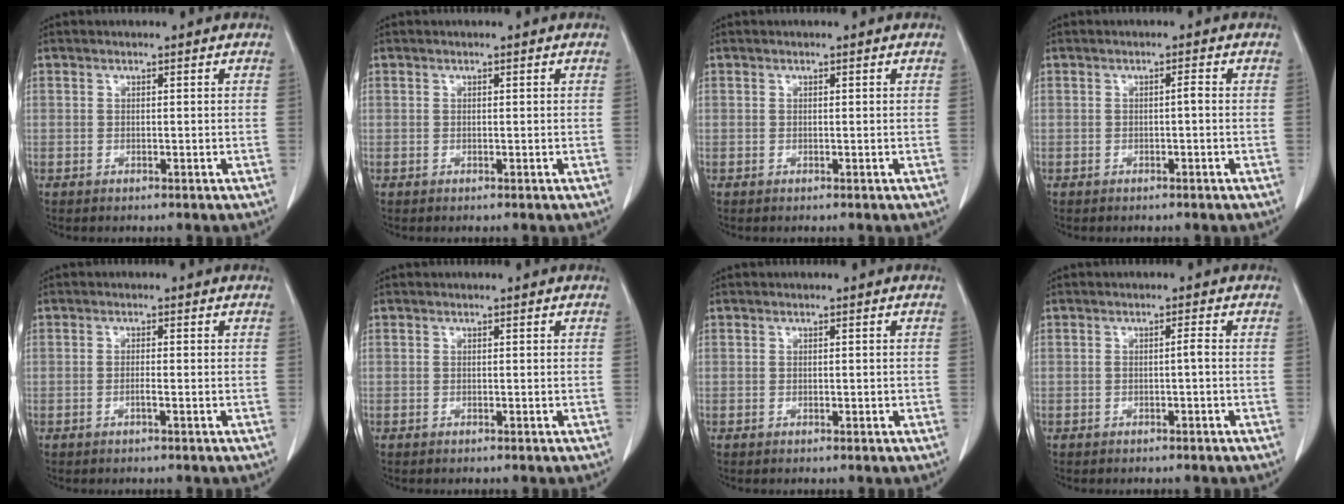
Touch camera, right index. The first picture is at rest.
{"total": 0.0}
{"total": 0.0}
{"total": 0.8, "force": [-0.2, 0.0, 0.8], "torque": [-0.012, 0.002, -0.003]}
{"total": 1.0, "force": [-0.4, -0.1, 0.9], "torque": [-0.018, 0.001, -0.009]}
{"total": 0.0}
{"total": 0.5, "force": [-0.1, 0.3, 0.4], "torque": [-0.007, 0.000, 0.000]}
{"total": 0.9, "force": [-0.3, -0.1, 0.9], "torque": [-0.012, 0.002, -0.006]}